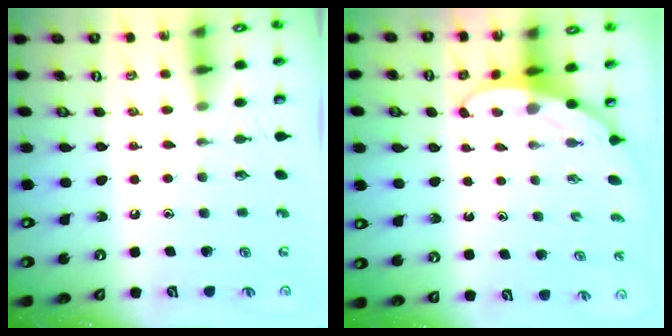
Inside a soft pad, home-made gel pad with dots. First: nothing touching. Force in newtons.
{"total": 3.1, "press": 3.1, "slide": 0.1}